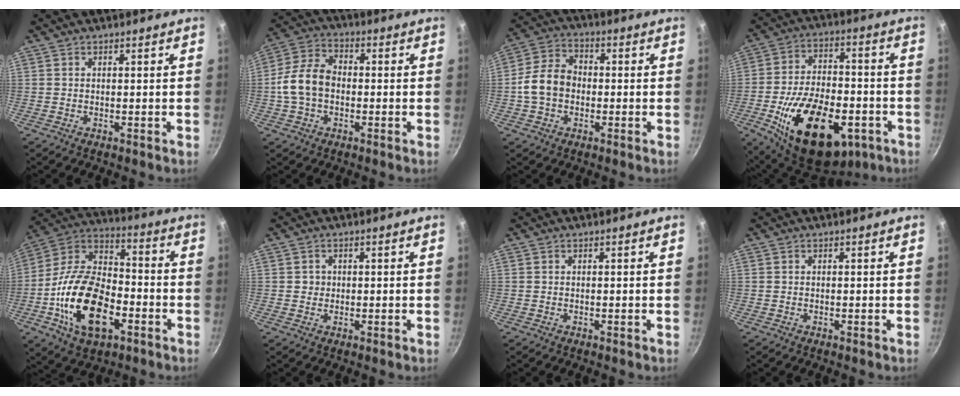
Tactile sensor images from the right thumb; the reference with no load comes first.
{"total": 10.1, "force": [-1.1, 7.2, 7.0], "torque": [-0.121, 0.031, -0.033]}
{"total": 9.4, "force": [-1.1, 7.2, 5.9], "torque": [-0.087, 0.028, -0.034]}
{"total": 25.6, "force": [-9.3, 14.3, 19.1], "torque": [-0.293, 0.027, -0.132]}
{"total": 22.2, "force": [-7.0, 12.8, 16.7], "torque": [-0.293, 0.038, -0.140]}
{"total": 1.6, "force": [0.1, 1.5, 0.3], "torque": [0.005, 0.002, 0.000]}
{"total": 0.0}
{"total": 0.0}